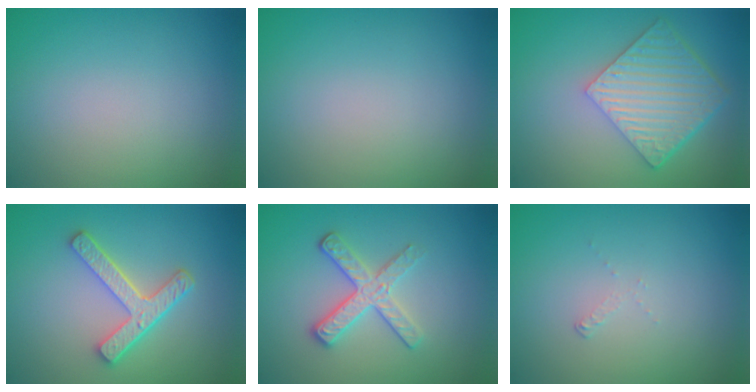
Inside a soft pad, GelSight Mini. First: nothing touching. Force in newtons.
{"total": 0.0}
{"total": 6.9, "press": 5.0, "slide": 4.8}
{"total": 4.3, "press": 3.3, "slide": 2.9}
{"total": 3.2, "press": 2.8, "slide": 1.5}
{"total": 0.6, "press": 0.2, "slide": 0.6}